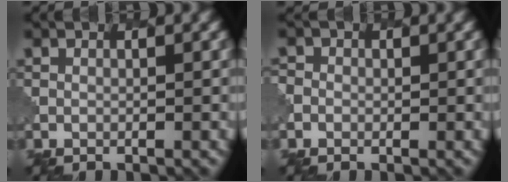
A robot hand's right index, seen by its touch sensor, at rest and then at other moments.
{"total": 1.1, "force": [-0.2, 1.1, 0.1], "torque": [0.008, 0.001, -0.004]}